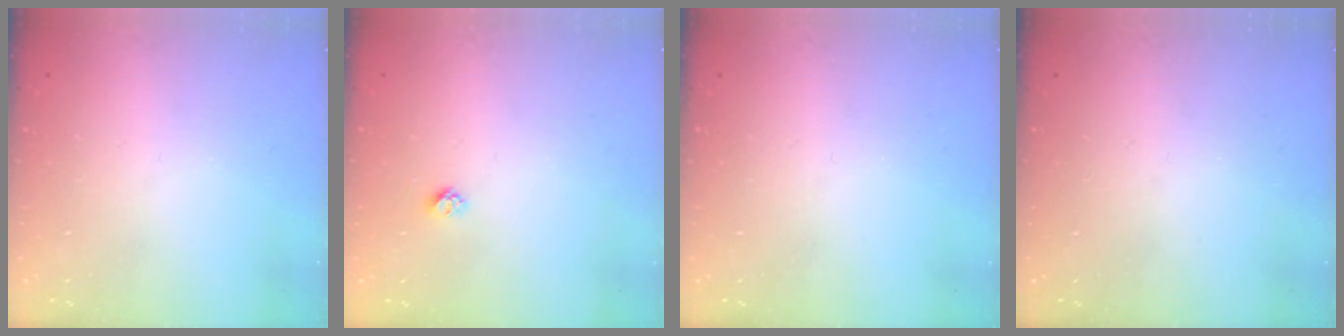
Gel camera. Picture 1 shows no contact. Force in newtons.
{"total": 4.1, "press": 4.1, "slide": 0.5}
{"total": 0.0}
{"total": 0.0}